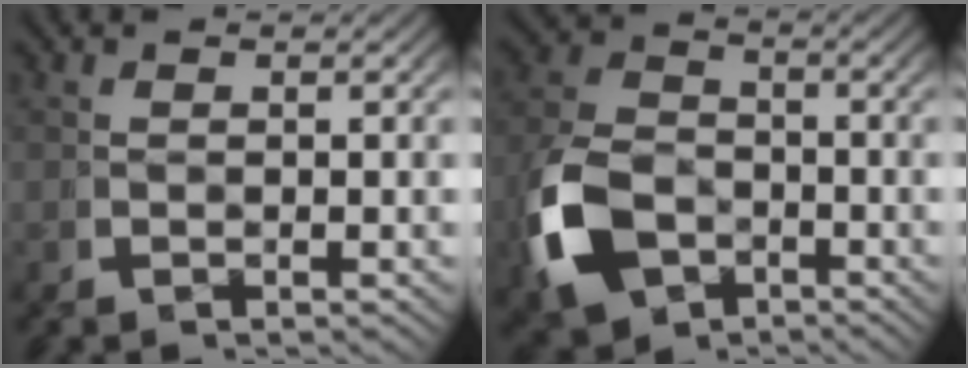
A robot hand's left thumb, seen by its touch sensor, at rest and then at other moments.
{"total": 9.4, "force": [-3.0, 7.1, 5.4], "torque": [-0.136, -0.039, -0.036]}